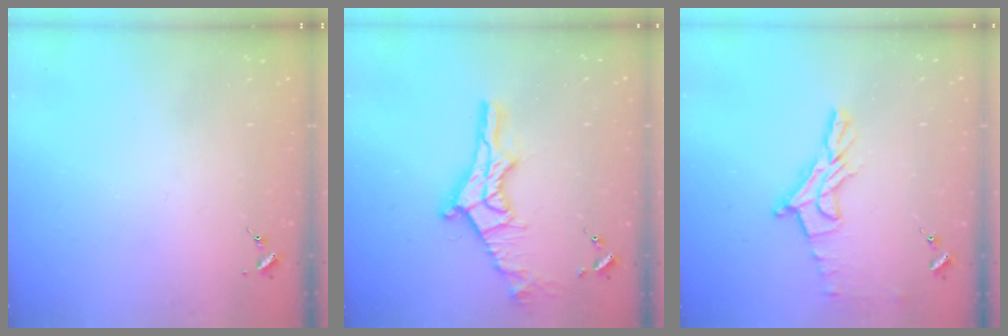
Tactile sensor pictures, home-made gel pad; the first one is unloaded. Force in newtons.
{"total": 16.0, "press": 16.0, "slide": 1.2}
{"total": 13.3, "press": 13.3, "slide": 1.0}